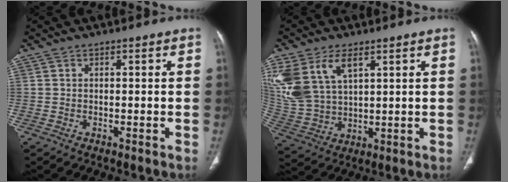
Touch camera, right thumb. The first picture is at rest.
{"total": 14.4, "force": [6.5, 8.1, 9.9], "torque": [-0.218, -0.011, 0.144]}